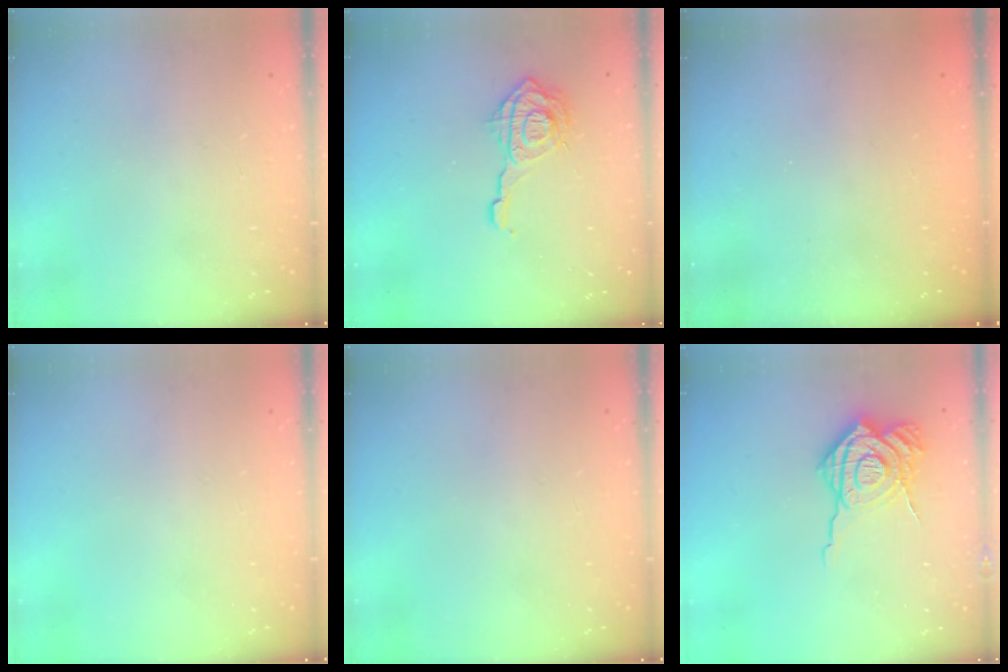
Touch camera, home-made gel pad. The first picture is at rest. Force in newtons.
{"total": 12.4, "press": 12.4, "slide": 1.3}
{"total": 2.3, "press": 2.2, "slide": 0.8}
{"total": 0.0}
{"total": 0.0}
{"total": 15.9, "press": 15.9, "slide": 1.5}